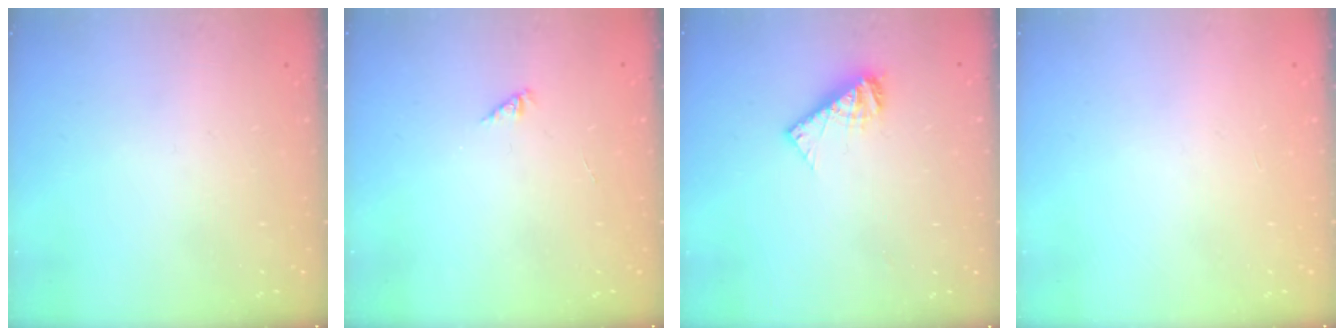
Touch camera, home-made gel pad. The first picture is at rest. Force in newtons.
{"total": 0.0}
{"total": 7.8, "press": 7.7, "slide": 0.6}
{"total": 0.0}